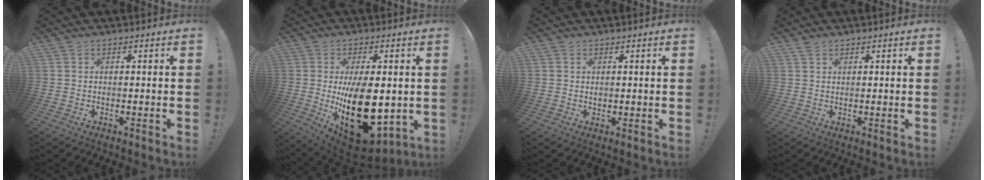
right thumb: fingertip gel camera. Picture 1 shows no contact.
{"total": 23.4, "force": [-2.1, 13.1, 19.2], "torque": [-0.292, -0.016, -0.009]}
{"total": 0.9, "force": [0.3, 0.9, 0.1], "torque": [0.005, 0.000, 0.003]}
{"total": 1.3, "force": [1.1, 0.4, 0.7], "torque": [-0.019, 0.001, 0.022]}